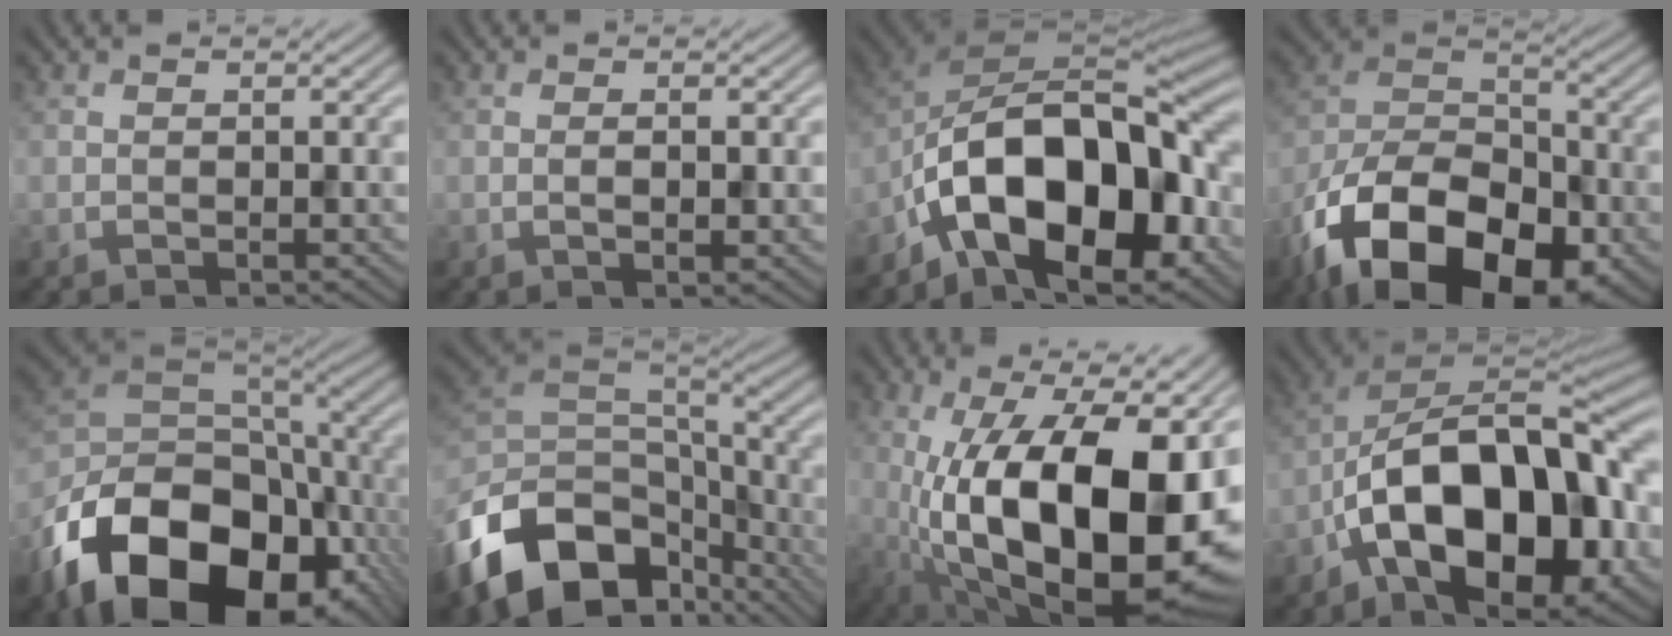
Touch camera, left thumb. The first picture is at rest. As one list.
[{"total": 1.8, "force": [-0.3, 0.5, 1.8], "torque": [-0.030, -0.002, -0.002]}, {"total": 17.6, "force": [-6.7, 8.6, 13.7], "torque": [-0.229, -0.007, -0.125]}, {"total": 19.1, "force": [-10.5, 10.6, 11.9], "torque": [-0.238, -0.033, -0.190]}, {"total": 20.6, "force": [-9.6, 13.1, 12.6], "torque": [-0.294, -0.052, -0.136]}, {"total": 15.8, "force": [-8.5, 9.4, 9.4], "torque": [-0.238, -0.031, -0.136]}, {"total": 20.6, "force": [-2.8, 9.6, 18.1], "torque": [-0.290, -0.024, -0.039]}, {"total": 17.9, "force": [-5.0, 9.6, 14.3], "torque": [-0.223, 0.002, -0.097]}]